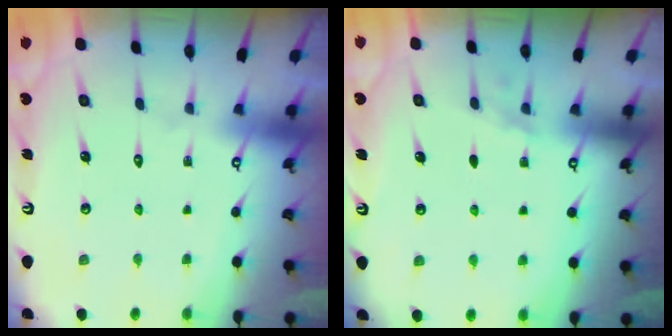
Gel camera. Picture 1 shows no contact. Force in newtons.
{"total": 3.4, "press": 2.6, "slide": 2.2}